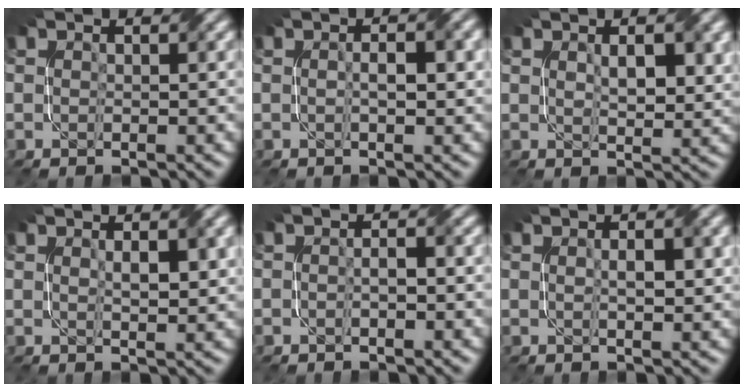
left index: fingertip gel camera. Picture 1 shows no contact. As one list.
[{"total": 2.3, "force": [0.0, 0.6, 2.2], "torque": [-0.034, 0.001, -0.001]}, {"total": 3.2, "force": [1.0, 1.3, 2.8], "torque": [-0.050, -0.002, 0.023]}, {"total": 2.5, "force": [0.8, 0.7, 2.3], "torque": [-0.037, 0.002, 0.018]}, {"total": 0.9, "force": [-0.4, 0.2, 0.8], "torque": [-0.017, 0.002, -0.011]}, {"total": 2.0, "force": [0.3, 0.6, 1.9], "torque": [-0.033, 0.003, 0.007]}]